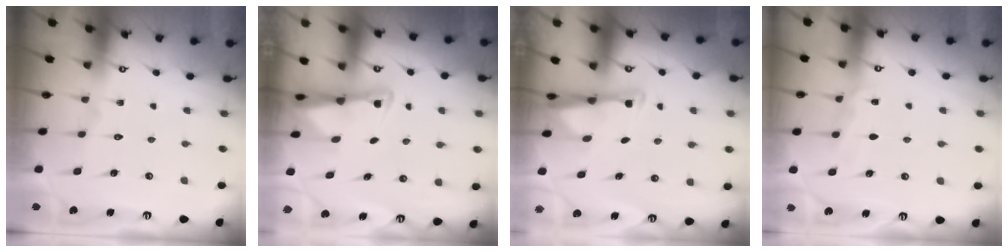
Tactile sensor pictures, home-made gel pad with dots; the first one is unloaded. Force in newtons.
{"total": 2.3, "press": 2.2, "slide": 0.4}
{"total": 2.9, "press": 2.9, "slide": 0.4}
{"total": 4.2, "press": 4.2, "slide": 0.5}